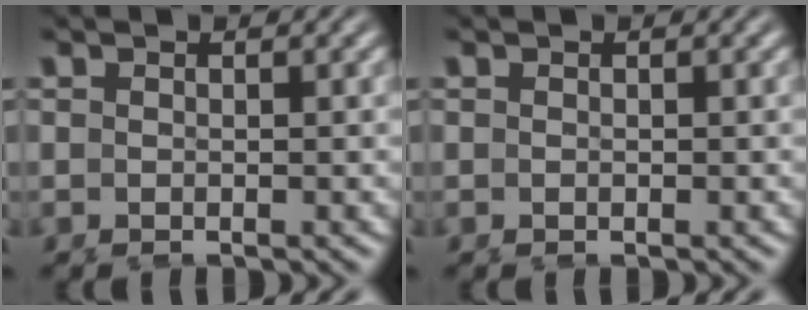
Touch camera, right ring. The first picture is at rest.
{"total": 0.0}